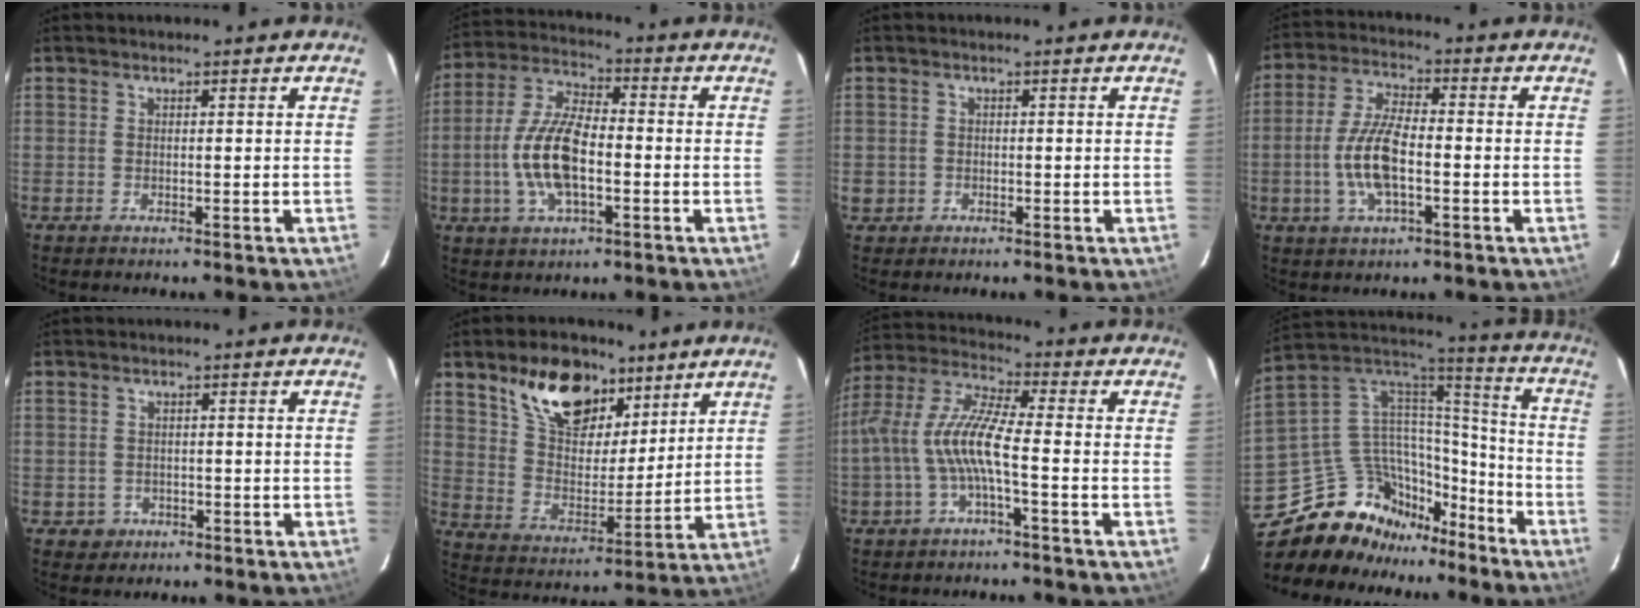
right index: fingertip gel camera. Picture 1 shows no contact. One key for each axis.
{"total": 12.5, "fx": -2.6, "fy": 5.2, "fz": 11.1, "tx": -0.234, "ty": 0.005, "tz": -0.051}
{"total": 2.2, "fx": -0.5, "fy": 2.1, "fz": 0.3, "tx": -0.008, "ty": 0.002, "tz": -0.006}
{"total": 9.7, "fx": -2.3, "fy": 3.4, "fz": 8.8, "tx": -0.183, "ty": 0.004, "tz": -0.047}
{"total": 2.7, "fx": -0.7, "fy": 2.6, "fz": 0.2, "tx": -0.007, "ty": 0.004, "tz": -0.005}
{"total": 16.2, "fx": 10.1, "fy": 8.7, "fz": 9.3, "tx": -0.166, "ty": 0.025, "tz": 0.186}
{"total": 10.4, "fx": -2.6, "fy": 1.6, "fz": 9.9, "tx": -0.217, "ty": 0.009, "tz": -0.048}
{"total": 22.8, "fx": -17.4, "fy": 12.1, "fz": 8.4, "tx": -0.180, "ty": 0.049, "tz": -0.280}